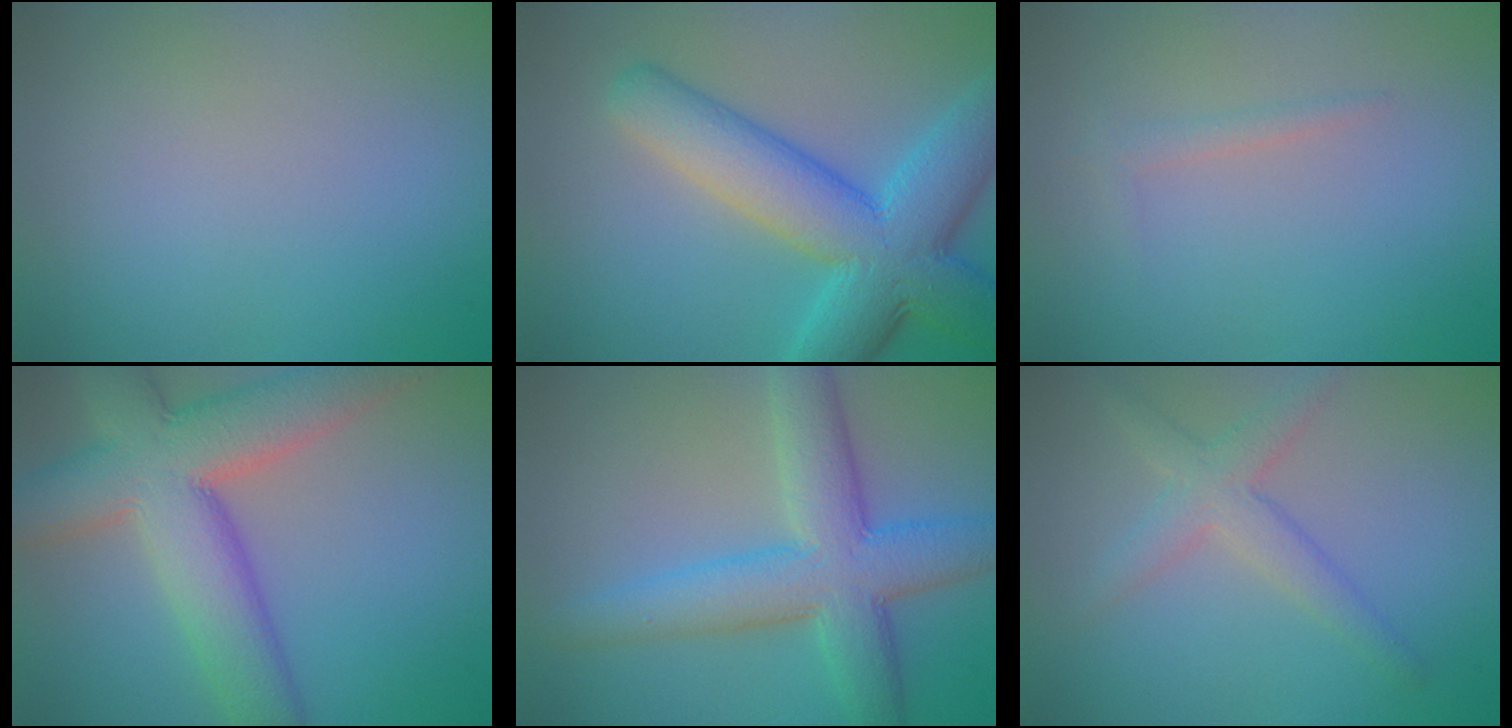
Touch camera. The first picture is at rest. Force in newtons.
{"total": 9.8, "press": 9.8, "slide": 0.3}
{"total": 1.0, "press": 1.0, "slide": 0.1}
{"total": 10.2, "press": 10.1, "slide": 0.8}
{"total": 7.6, "press": 7.6, "slide": 0.1}
{"total": 3.0, "press": 3.0, "slide": 0.1}